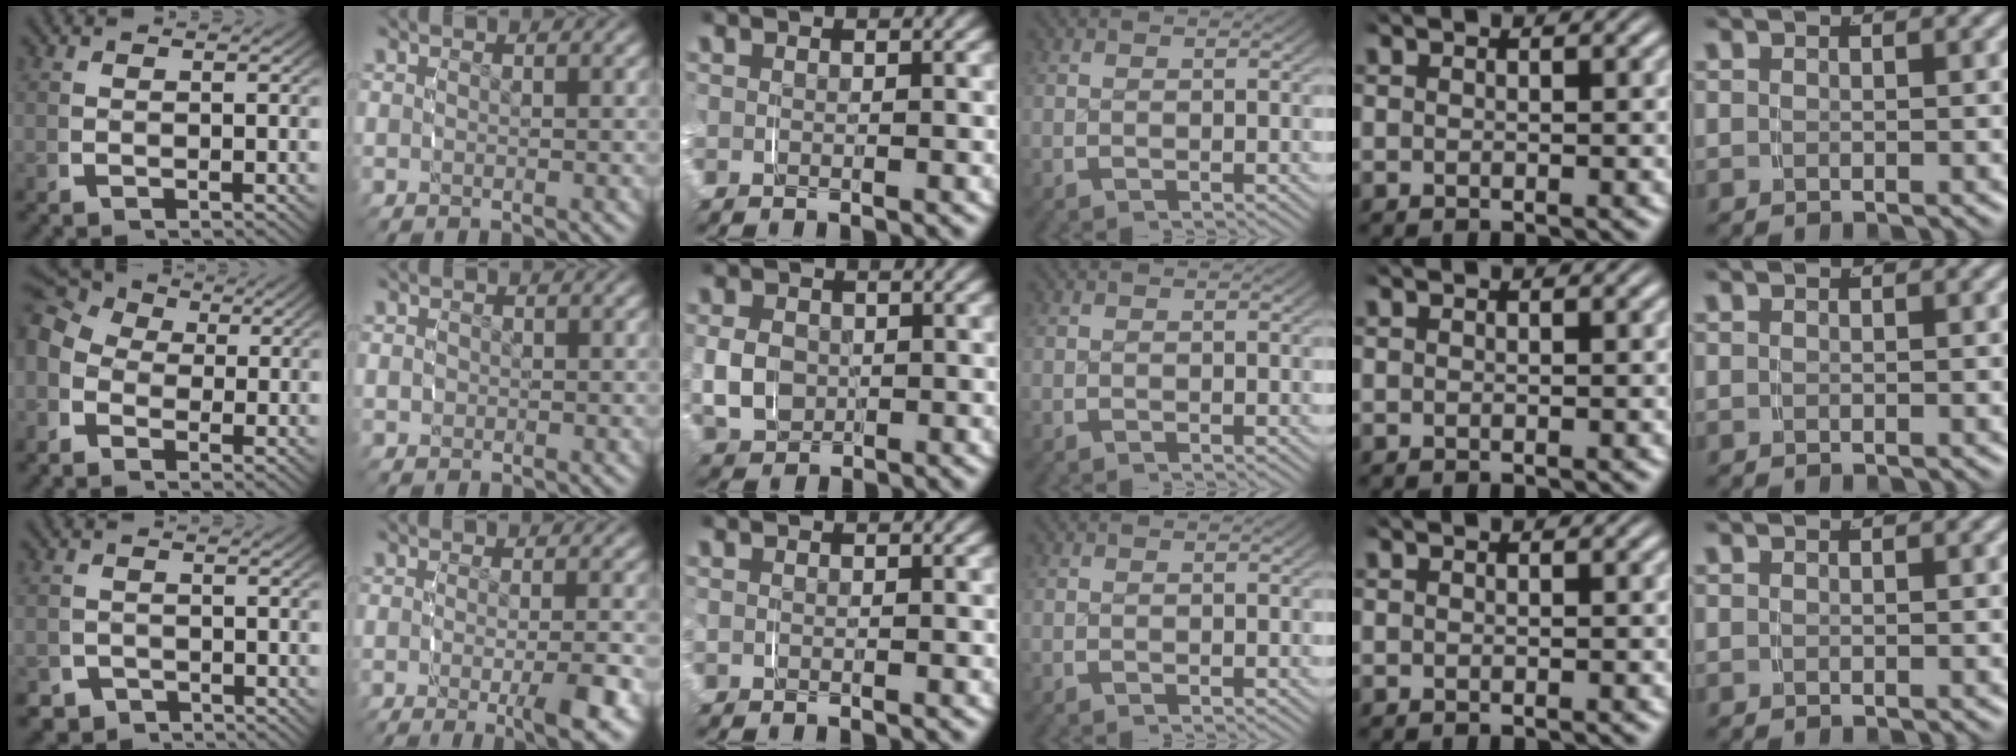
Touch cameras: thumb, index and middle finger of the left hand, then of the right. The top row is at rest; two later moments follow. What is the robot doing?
{"motion": "grasp_and_lifting", "object": "paper towel"}